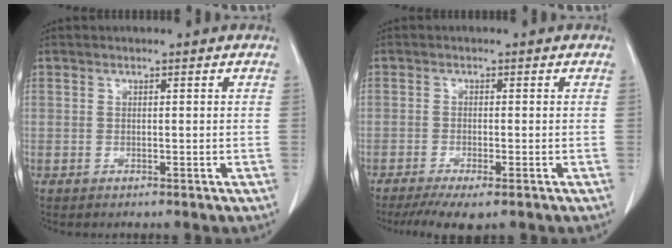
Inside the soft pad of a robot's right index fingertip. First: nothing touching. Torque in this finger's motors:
{"motor_torque": [0.42, -0.36, 0.19, 0.06]}